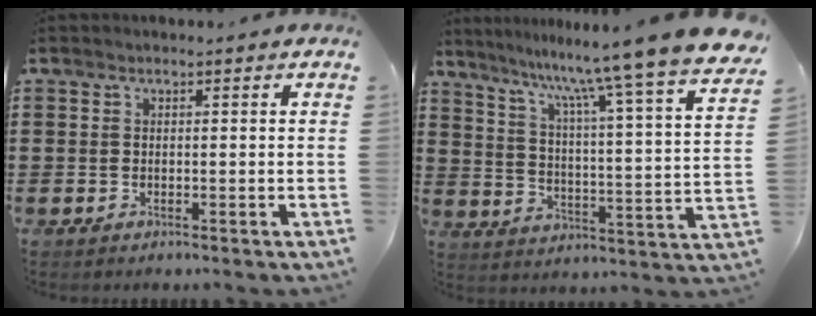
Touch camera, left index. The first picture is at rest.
{"total": 10.6, "force": [9.2, -2.5, 4.7], "torque": [-0.111, -0.084, 0.138]}